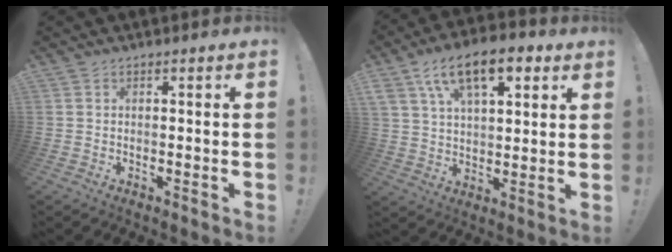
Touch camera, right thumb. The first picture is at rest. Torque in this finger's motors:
{"motor_torque": [0.84, 3.38, 0.42, 0.06, 0.11]}